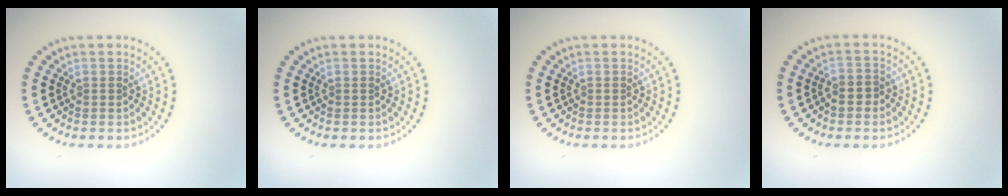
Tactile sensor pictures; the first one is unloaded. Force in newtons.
{"total": 0.0}
{"total": 0.0}
{"total": 1.3, "press": 1.1, "slide": 0.7}